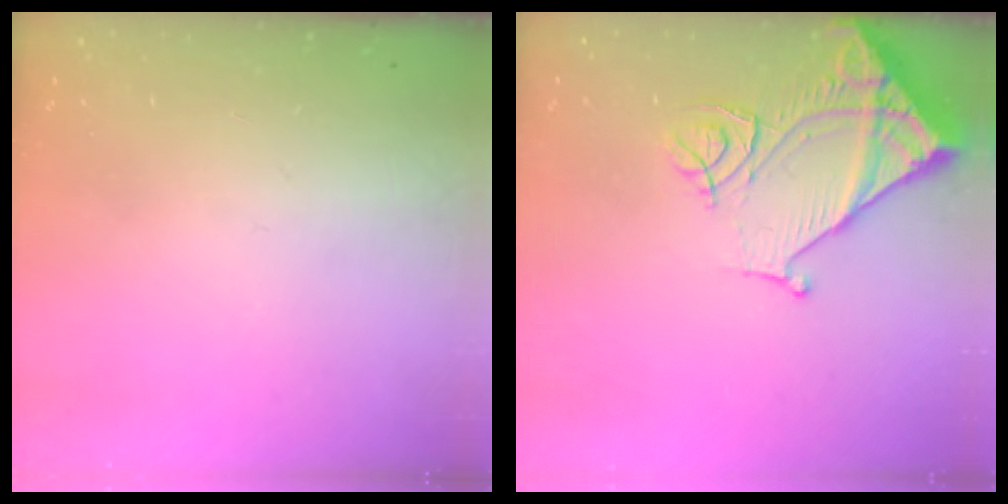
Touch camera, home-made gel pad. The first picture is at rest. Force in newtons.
{"total": 12.4, "press": 12.3, "slide": 1.6}